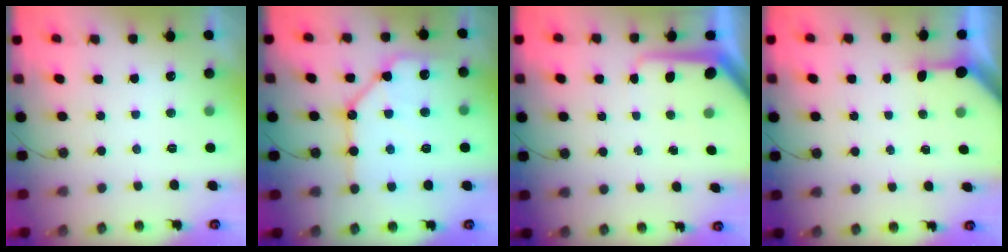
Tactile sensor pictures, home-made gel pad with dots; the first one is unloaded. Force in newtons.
{"total": 13.9, "press": 13.8, "slide": 1.5}
{"total": 8.7, "press": 8.7, "slide": 0.8}
{"total": 2.9, "press": 2.9, "slide": 0.3}